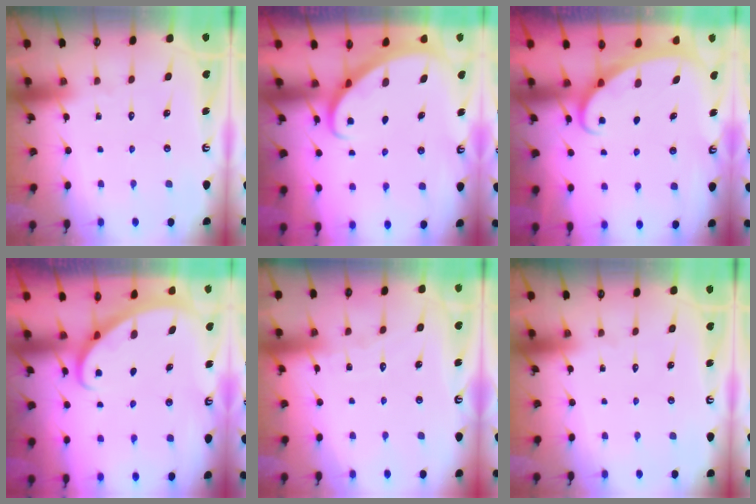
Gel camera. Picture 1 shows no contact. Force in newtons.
{"total": 2.8, "press": 2.8, "slide": 0.2}
{"total": 2.2, "press": 2.2, "slide": 0.3}
{"total": 2.6, "press": 2.6, "slide": 0.1}
{"total": 4.3, "press": 4.3, "slide": 0.5}
{"total": 0.0}